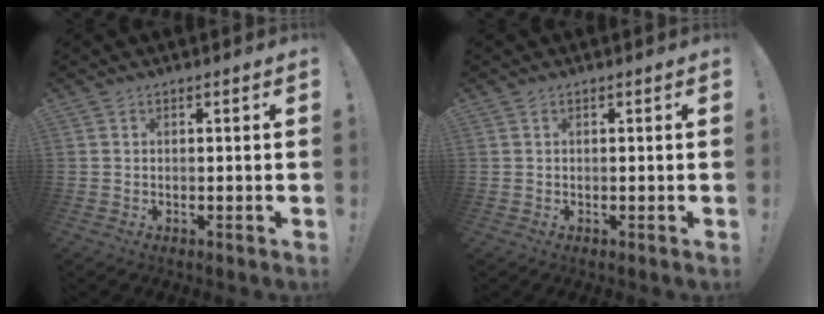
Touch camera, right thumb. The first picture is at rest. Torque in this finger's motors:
{"motor_torque": [-0.11, 0.02, -0.07, 0.11, 0.08]}